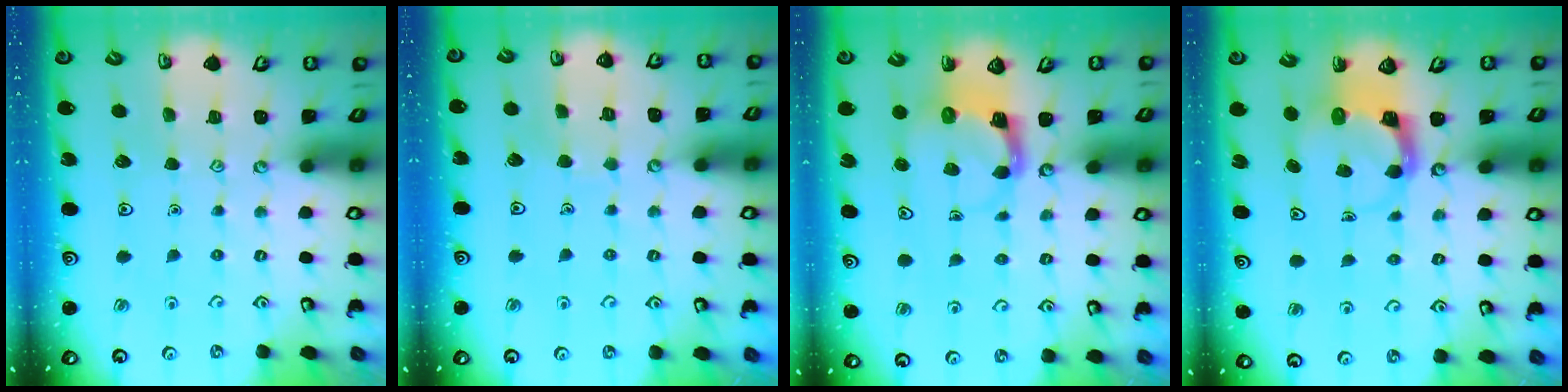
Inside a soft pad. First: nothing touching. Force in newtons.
{"total": 2.3, "press": 2.3, "slide": 0.1}
{"total": 4.0, "press": 3.9, "slide": 0.6}
{"total": 3.7, "press": 3.7, "slide": 0.5}